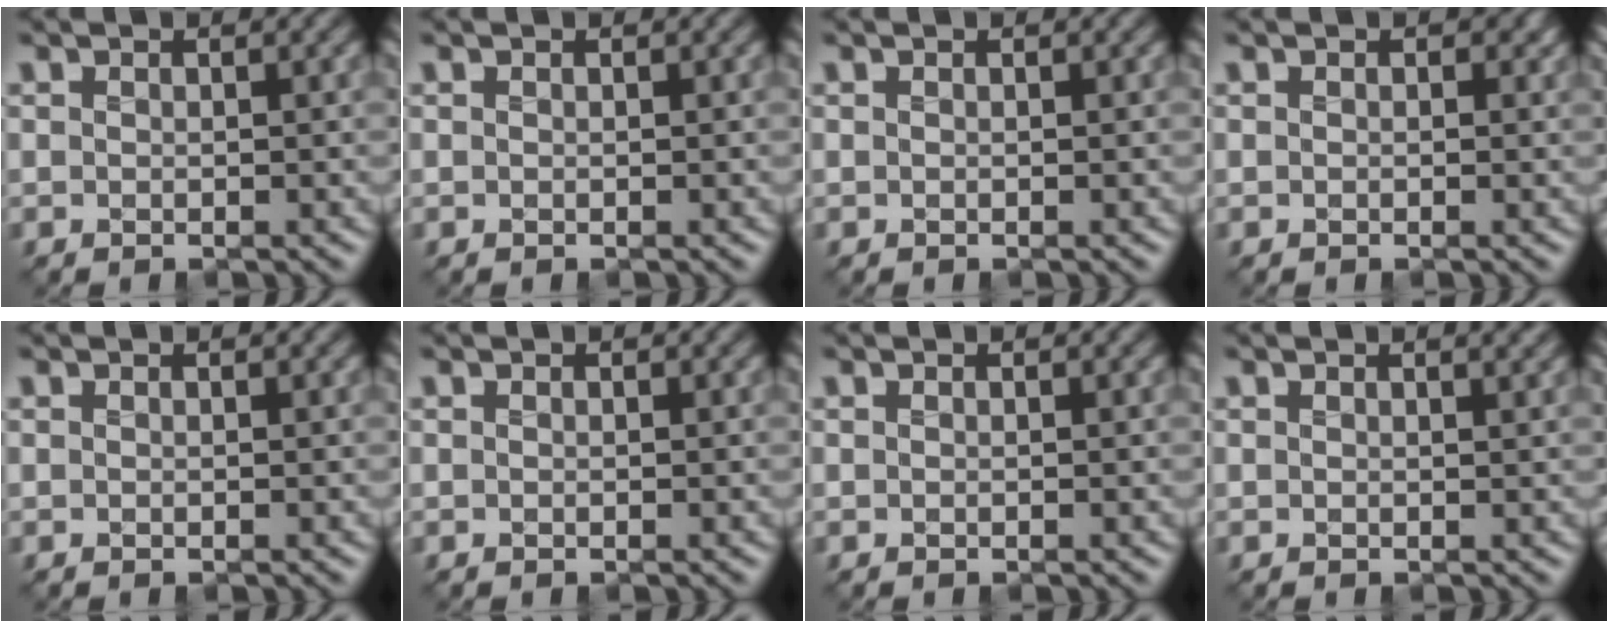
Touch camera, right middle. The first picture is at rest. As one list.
[{"total": 0.0}, {"total": 0.0}, {"total": 0.8, "force": [0.5, 0.6, 0.3], "torque": [-0.006, -0.001, 0.003]}, {"total": 0.0}, {"total": 0.0}, {"total": 0.0}, {"total": 1.1, "force": [0.9, 0.1, 0.6], "torque": [-0.006, 0.002, 0.015]}]